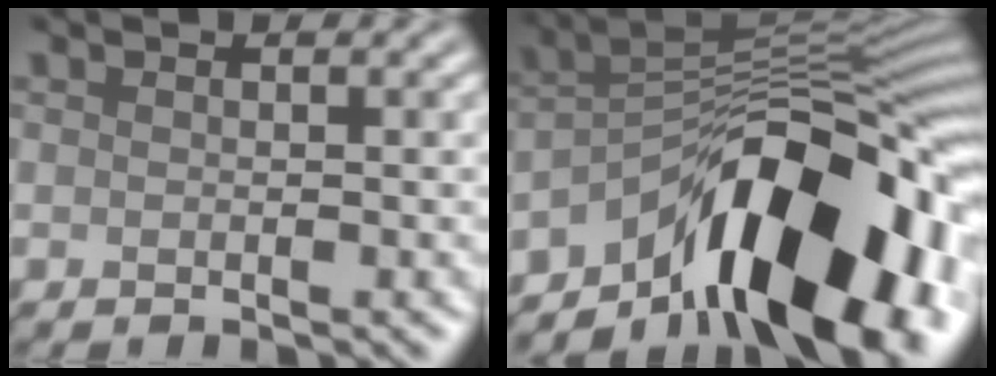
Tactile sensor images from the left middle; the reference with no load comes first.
{"total": 14.4, "force": [-8.0, 5.4, 10.6], "torque": [-0.141, 0.011, -0.136]}